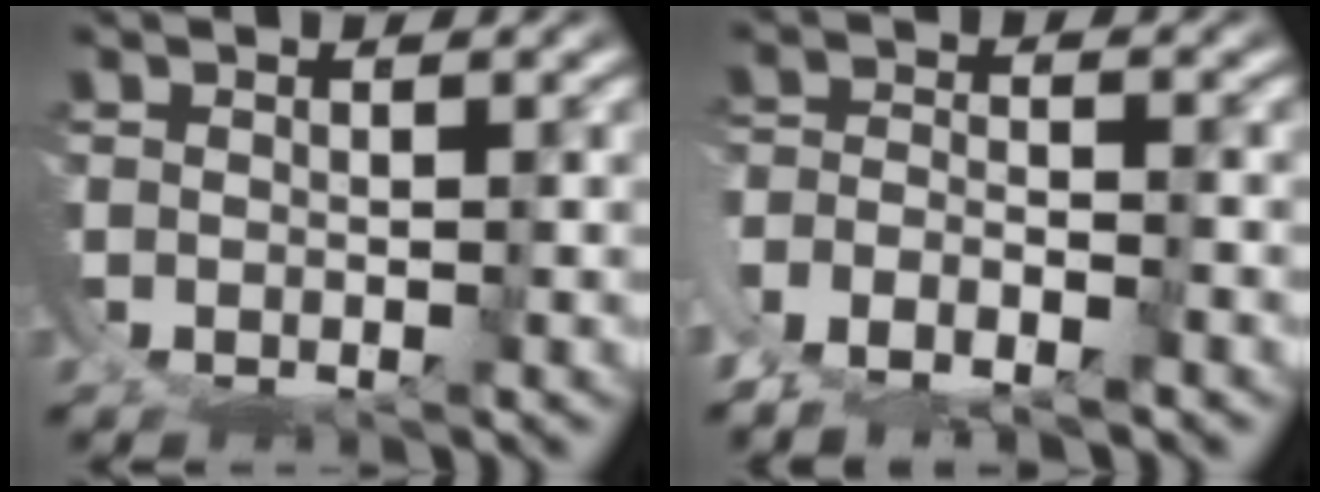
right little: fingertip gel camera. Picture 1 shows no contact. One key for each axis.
{"total": 3.3, "fx": -2.4, "fy": 1.2, "fz": 1.9, "tx": -0.033, "ty": -0.006, "tz": -0.041}